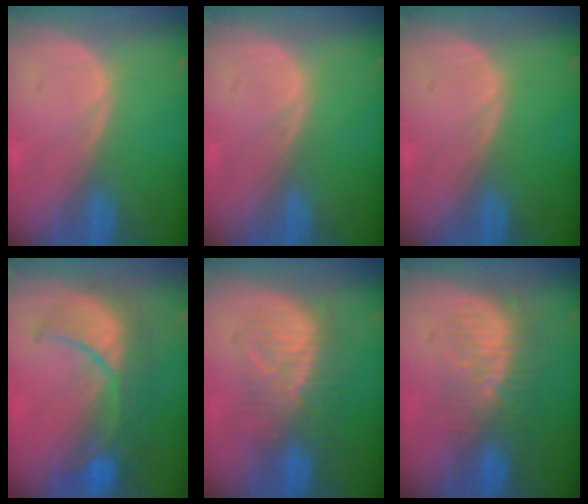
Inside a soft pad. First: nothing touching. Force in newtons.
{"total": 0.0}
{"total": 0.0}
{"total": 9.0, "press": 8.8, "slide": 2.0}
{"total": 8.3, "press": 8.1, "slide": 1.7}
{"total": 8.5, "press": 7.6, "slide": 3.9}